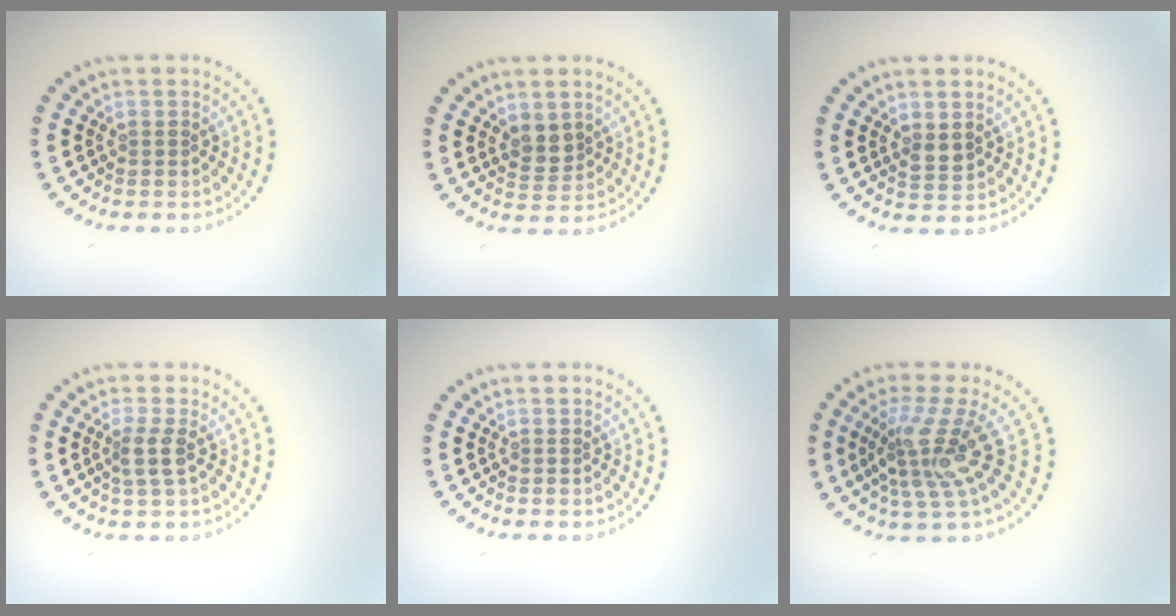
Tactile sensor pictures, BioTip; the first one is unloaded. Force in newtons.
{"total": 2.0, "press": 1.8, "slide": 0.8}
{"total": 1.4, "press": 1.3, "slide": 0.4}
{"total": 1.8, "press": 1.6, "slide": 0.9}
{"total": 0.0}
{"total": 4.3, "press": 3.2, "slide": 2.9}